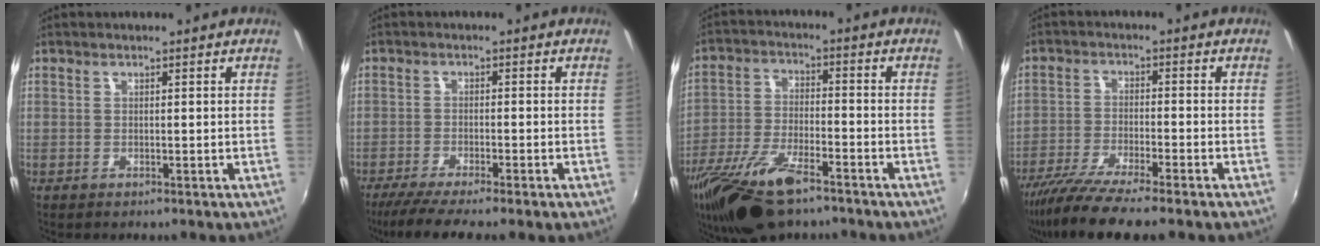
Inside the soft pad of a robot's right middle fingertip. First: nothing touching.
{"total": 7.3, "force": [-5.9, -0.4, 4.2], "torque": [-0.093, -0.024, -0.101]}
{"total": 17.4, "force": [-12.1, 5.8, 11.2], "torque": [-0.238, -0.040, -0.224]}
{"total": 10.4, "force": [-8.5, 0.3, 6.1], "torque": [-0.133, -0.033, -0.149]}